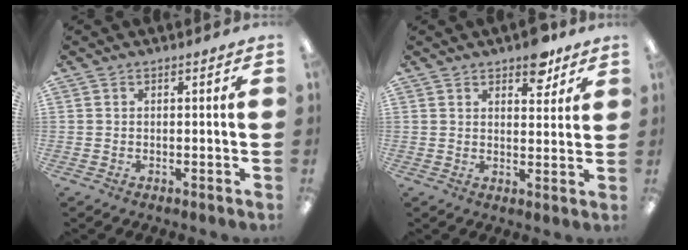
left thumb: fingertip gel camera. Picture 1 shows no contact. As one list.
[{"total": 6.6, "force": [5.0, 3.2, 3.0], "torque": [-0.023, -0.026, 0.084]}]